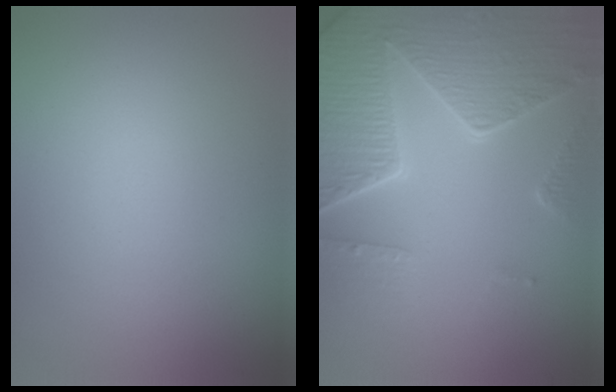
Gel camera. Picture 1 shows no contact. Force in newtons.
{"total": 8.3, "press": 6.2, "slide": 5.6}